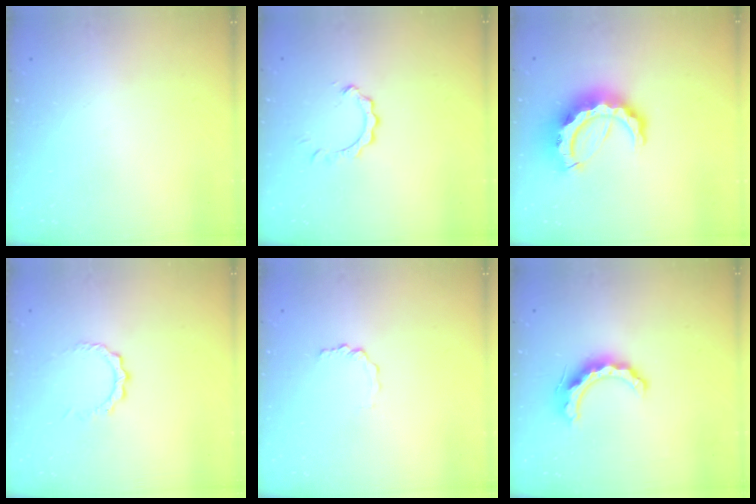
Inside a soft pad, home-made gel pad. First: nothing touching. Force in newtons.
{"total": 2.8, "press": 2.7, "slide": 0.3}
{"total": 12.6, "press": 12.5, "slide": 1.3}
{"total": 3.6, "press": 3.6, "slide": 0.2}
{"total": 1.8, "press": 1.8, "slide": 0.3}
{"total": 10.5, "press": 10.5, "slide": 0.6}